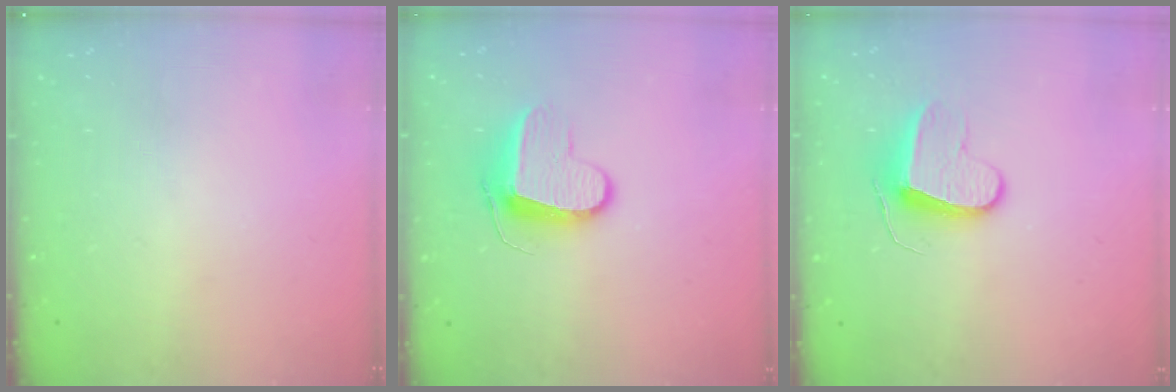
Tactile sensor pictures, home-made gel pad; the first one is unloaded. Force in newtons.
{"total": 9.8, "press": 9.8, "slide": 0.5}
{"total": 9.3, "press": 9.3, "slide": 0.5}